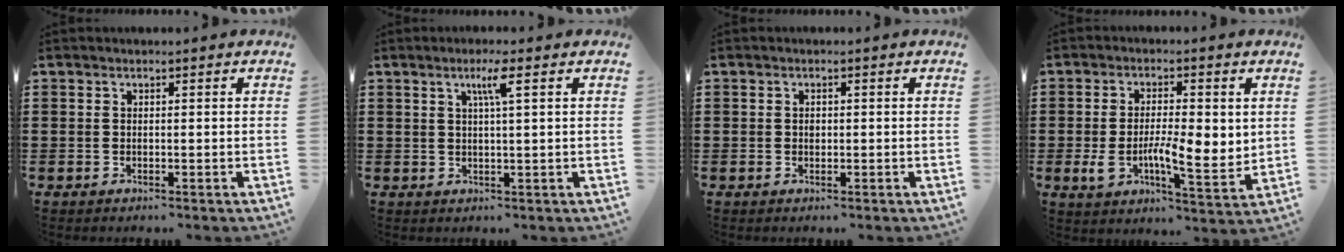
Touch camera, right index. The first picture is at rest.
{"total": 3.5, "force": [1.4, -0.2, 3.2], "torque": [-0.065, -0.001, 0.021]}
{"total": 0.9, "force": [0.1, 0.6, 0.6], "torque": [-0.014, 0.002, 0.002]}
{"total": 8.2, "force": [-0.9, 3.8, 7.2], "torque": [-0.131, 0.003, -0.018]}